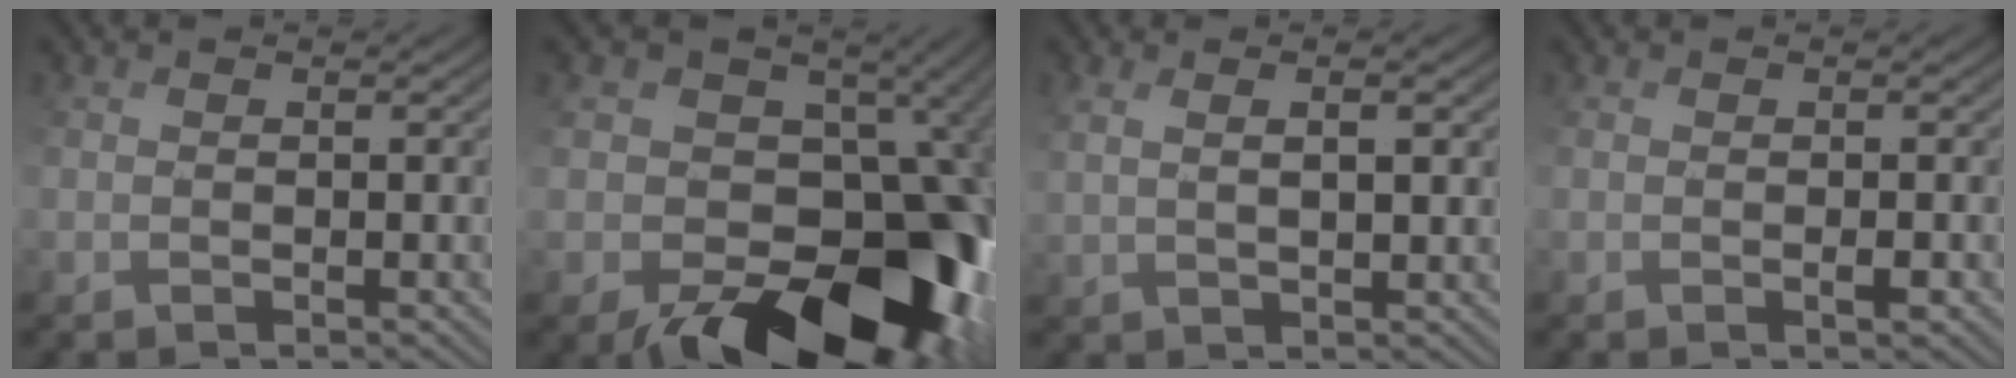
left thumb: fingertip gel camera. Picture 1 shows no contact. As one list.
[{"total": 18.9, "force": [-5.5, 13.2, 12.3], "torque": [-0.141, -0.044, -0.065]}, {"total": 3.7, "force": [1.6, 1.1, 3.2], "torque": [-0.055, -0.002, 0.024]}, {"total": 0.8, "force": [-0.2, 0.1, 0.8], "torque": [-0.014, -0.001, -0.003]}]